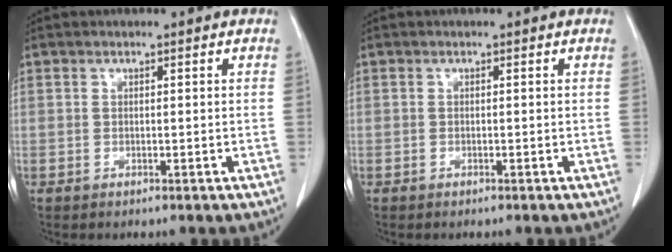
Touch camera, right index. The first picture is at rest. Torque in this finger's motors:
{"motor_torque": [0.07, 0.02, 0.00, 0.01]}